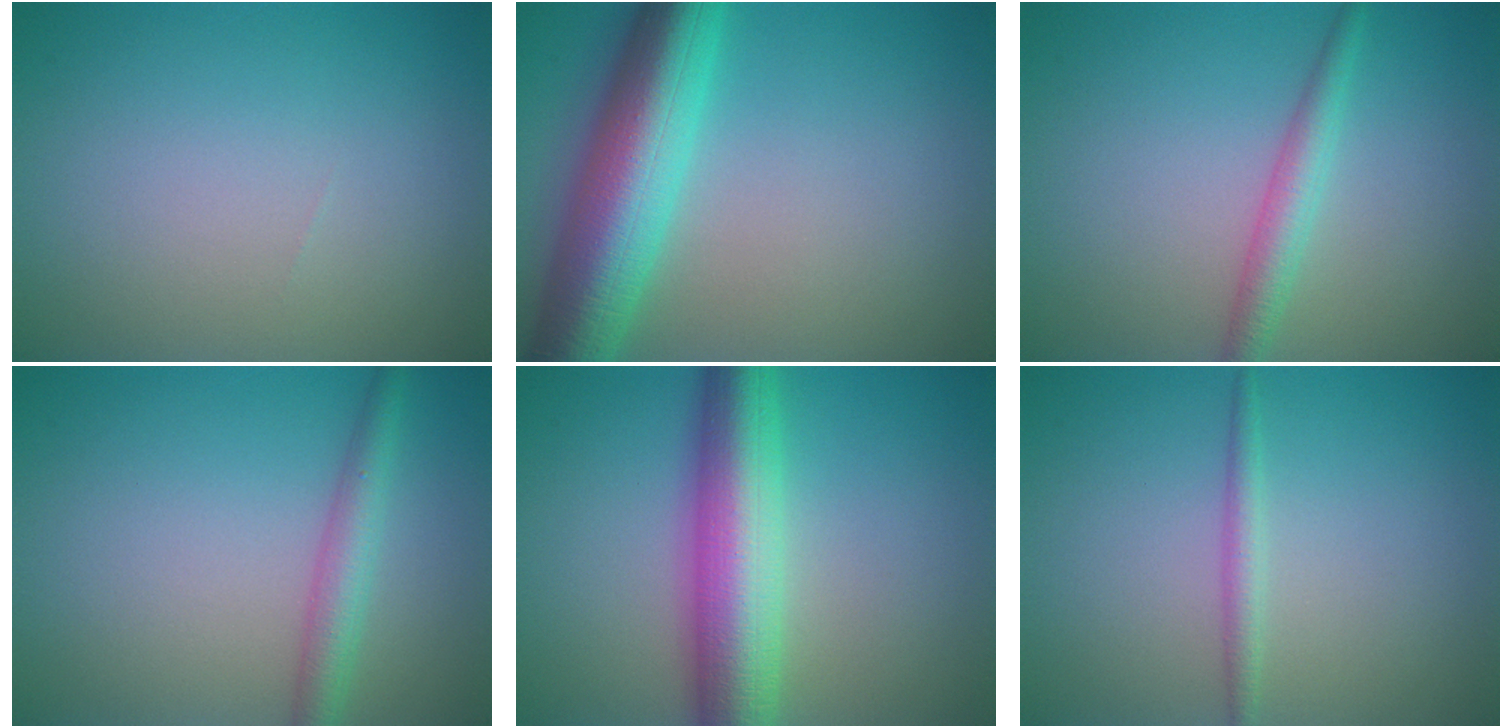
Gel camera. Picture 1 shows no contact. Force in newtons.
{"total": 10.0, "press": 10.0, "slide": 0.2}
{"total": 2.5, "press": 2.5, "slide": 0.1}
{"total": 3.0, "press": 3.0, "slide": 0.1}
{"total": 8.7, "press": 8.7, "slide": 0.2}
{"total": 1.5, "press": 1.5, "slide": 0.1}